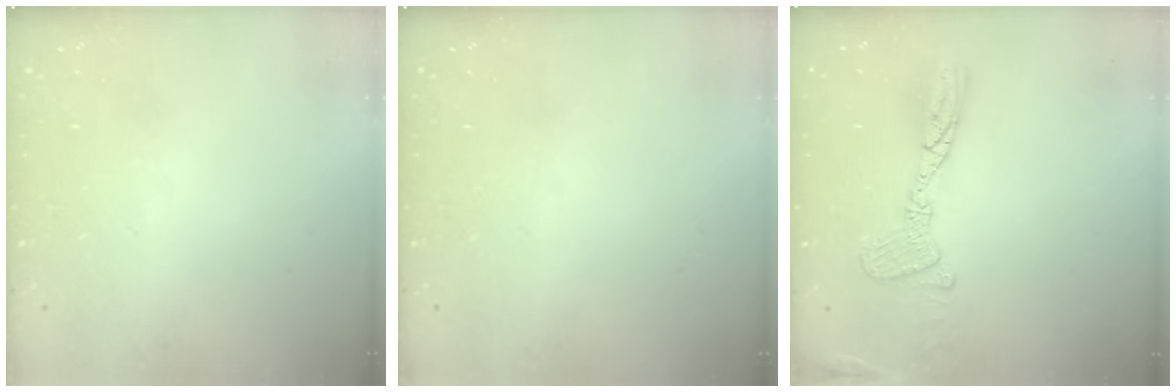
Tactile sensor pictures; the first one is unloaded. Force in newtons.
{"total": 0.0}
{"total": 13.5, "press": 13.5, "slide": 1.3}